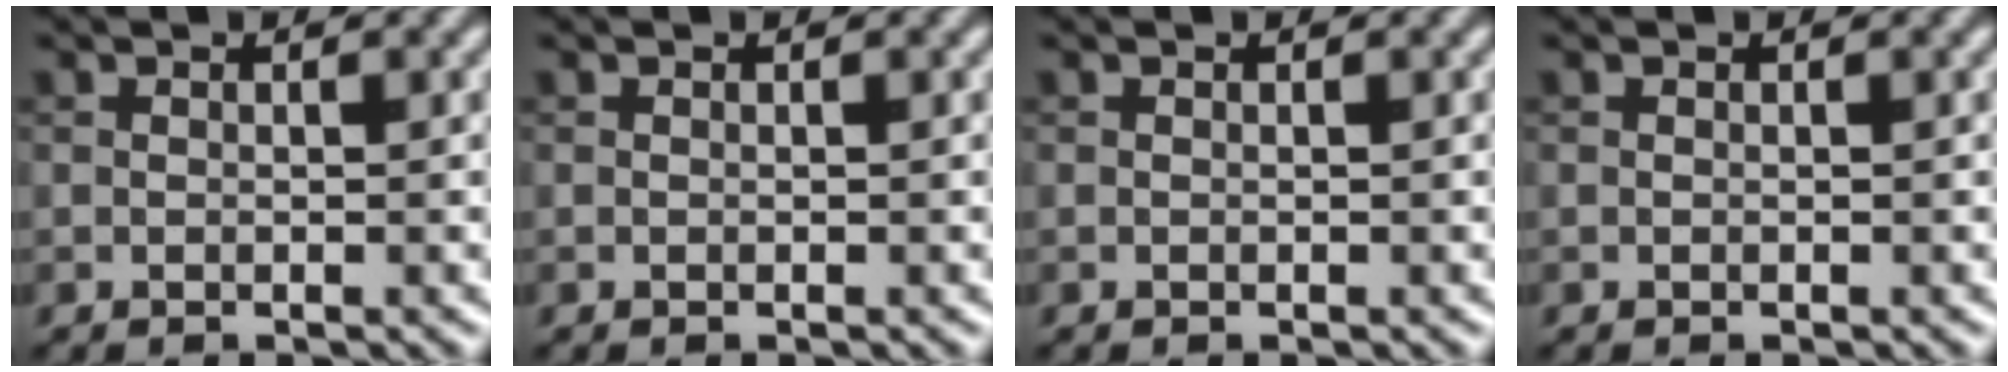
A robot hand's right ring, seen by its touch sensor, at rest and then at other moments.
{"total": 0.0}
{"total": 0.0}
{"total": 0.0}